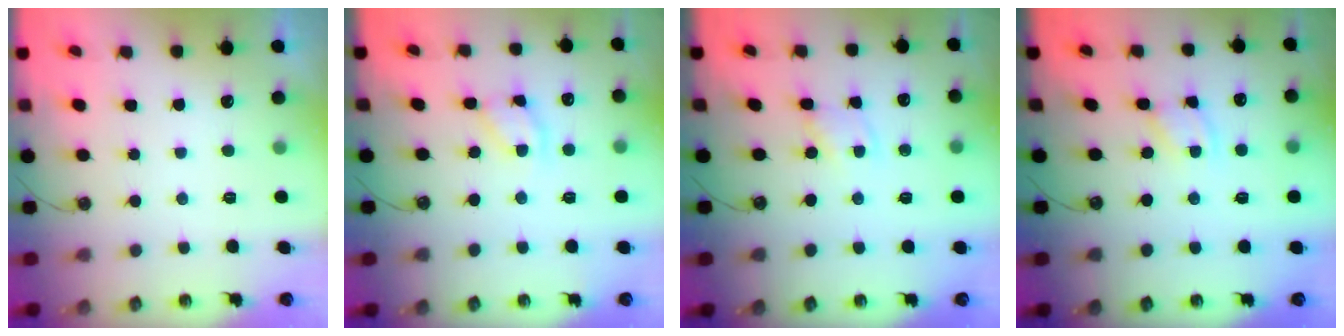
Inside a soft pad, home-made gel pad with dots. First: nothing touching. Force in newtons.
{"total": 10.1, "press": 10.1, "slide": 0.5}
{"total": 1.9, "press": 1.9, "slide": 0.2}
{"total": 2.5, "press": 2.5, "slide": 0.1}